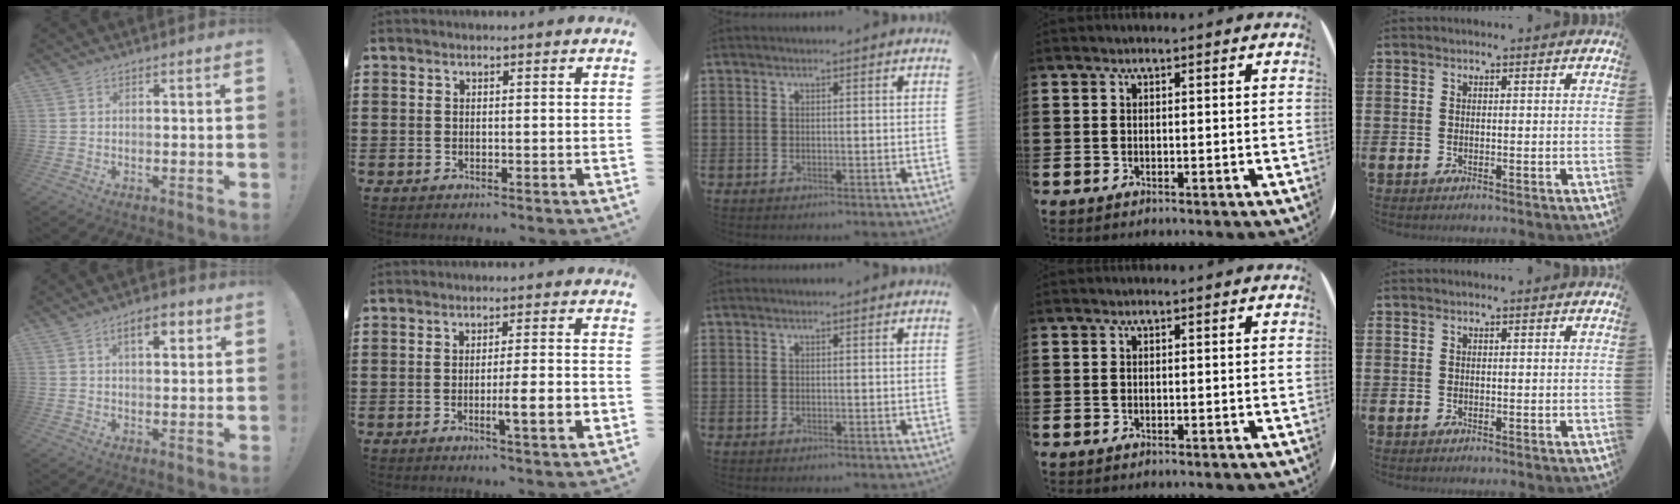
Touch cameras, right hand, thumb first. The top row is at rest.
{"thumb": {"total": 6.4, "force": [2.8, 2.7, 5.0], "torque": [-0.064, -0.005, 0.040]}, "index": {"total": 6.3, "force": [-1.8, 0.5, 6.0], "torque": [-0.088, -0.011, -0.030]}}